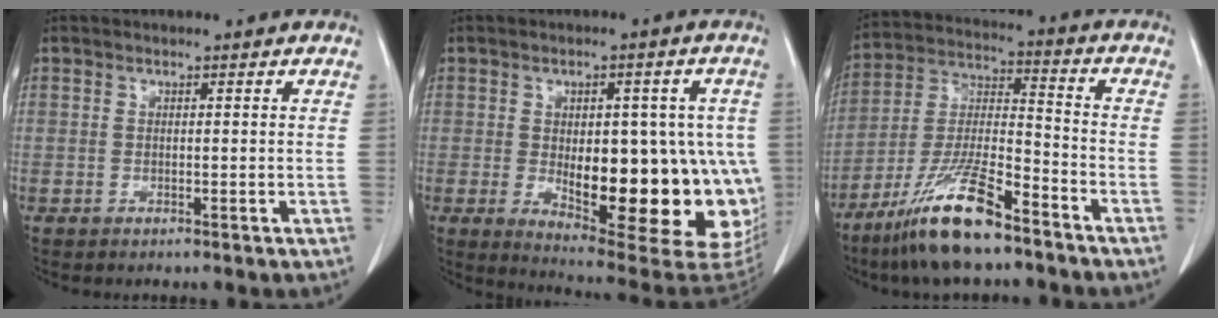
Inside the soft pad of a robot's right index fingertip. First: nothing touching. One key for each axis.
{"total": 22.0, "fx": -3.5, "fy": 8.0, "fz": 20.2, "tx": -0.190, "ty": 0.006, "tz": -0.015}
{"total": 14.2, "fx": -9.9, "fy": 2.1, "fz": 9.9, "tx": -0.208, "ty": -0.021, "tz": -0.184}